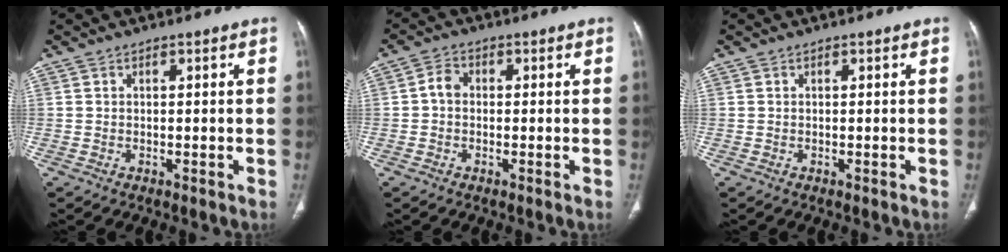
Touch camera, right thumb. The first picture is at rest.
{"total": 2.7, "force": [-0.2, 2.1, 1.6], "torque": [-0.024, 0.011, -0.011]}
{"total": 0.0}